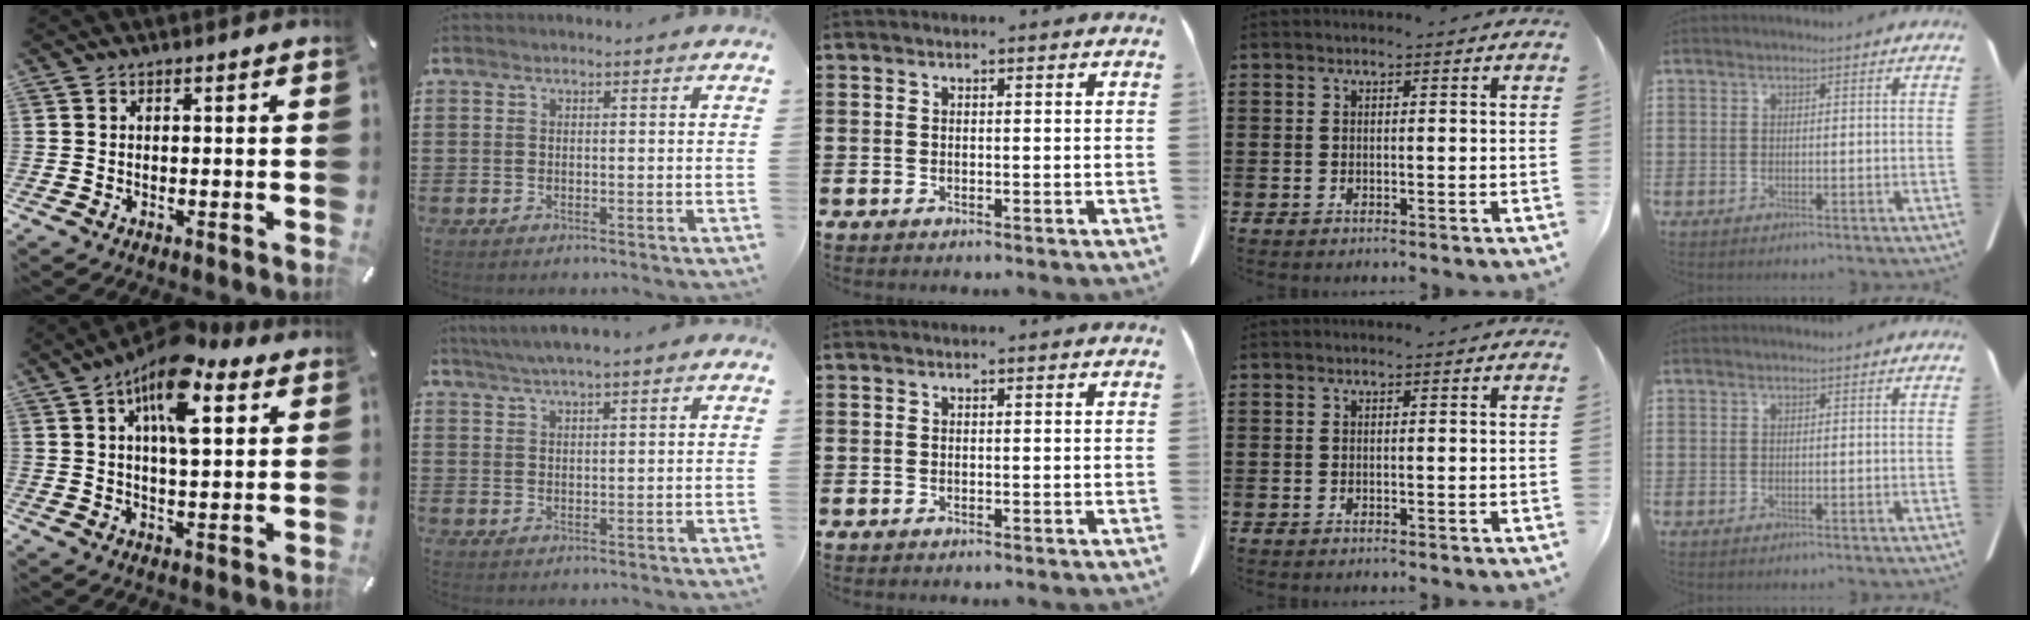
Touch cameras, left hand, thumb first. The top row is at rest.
{"thumb": {"total": 14.4, "force": [7.2, 6.3, 10.7], "torque": [-0.177, -0.018, 0.122]}, "index": {"total": 3.1, "force": [2.6, 0.0, 1.8], "torque": [-0.040, 0.002, 0.047]}}